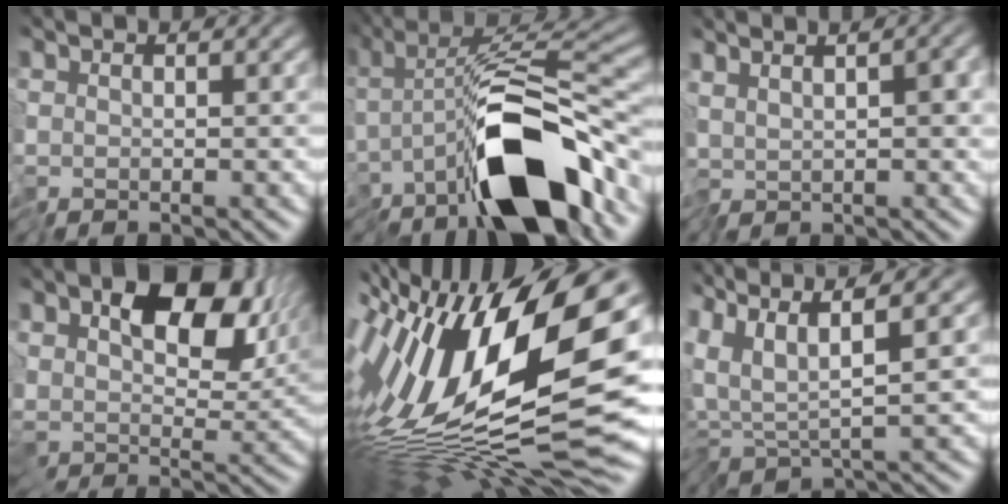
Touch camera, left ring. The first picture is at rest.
{"total": 11.6, "force": [-5.1, 3.7, 9.8], "torque": [-0.139, -0.004, -0.093]}
{"total": 3.3, "force": [0.3, 0.9, 3.2], "torque": [-0.053, 0.004, 0.003]}
{"total": 11.9, "force": [4.2, 7.2, 8.6], "torque": [-0.147, -0.014, 0.082]}
{"total": 17.6, "force": [0.3, 6.3, 16.5], "torque": [-0.309, 0.015, -0.015]}
{"total": 5.6, "force": [1.7, 1.5, 5.1], "torque": [-0.116, 0.006, 0.026]}